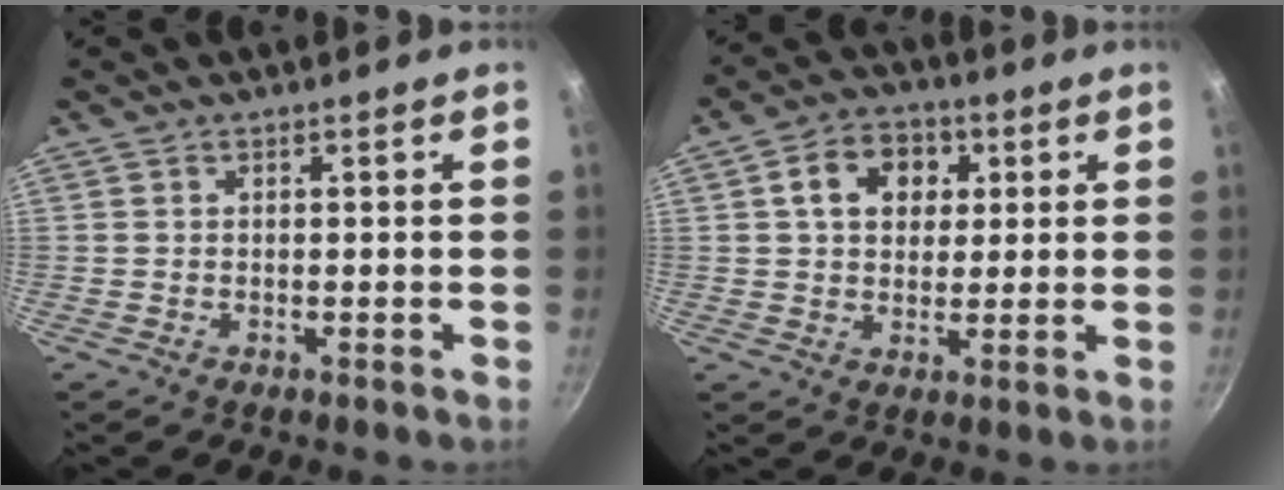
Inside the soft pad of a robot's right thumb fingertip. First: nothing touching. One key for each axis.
{"total": 9.2, "fx": 2.7, "fy": 7.0, "fz": 5.2, "tx": -0.059, "ty": 0.005, "tz": 0.032}